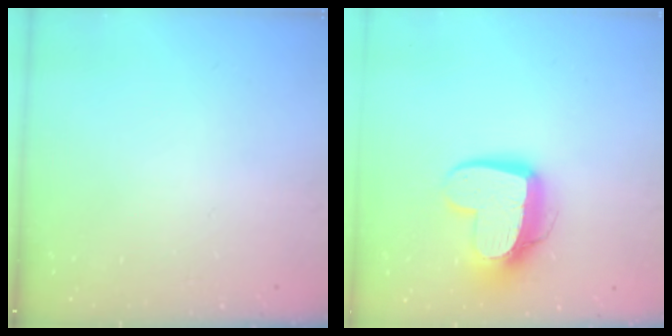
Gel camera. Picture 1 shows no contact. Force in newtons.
{"total": 14.1, "press": 14.0, "slide": 1.2}